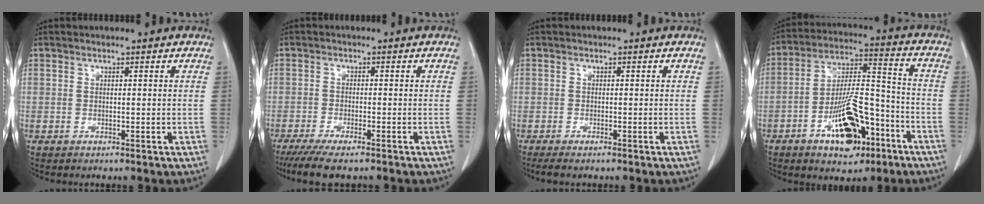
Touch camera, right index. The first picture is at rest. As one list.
[{"total": 7.6, "force": [-6.1, 0.9, 4.5], "torque": [-0.068, -0.017, -0.097]}, {"total": 2.6, "force": [-2.1, 0.3, 1.5], "torque": [-0.022, -0.008, -0.030]}, {"total": 14.3, "force": [-7.1, 5.3, 11.2], "torque": [-0.198, 0.014, -0.110]}]